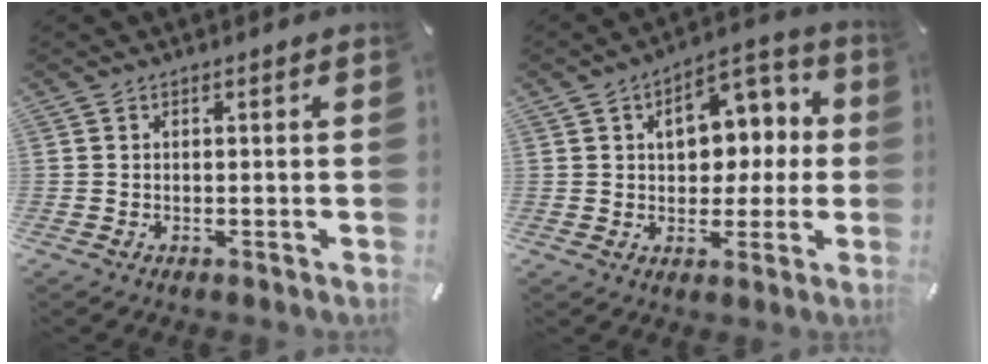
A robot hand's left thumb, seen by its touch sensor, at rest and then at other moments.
{"total": 11.9, "force": [2.2, 8.8, 7.7], "torque": [-0.097, -0.003, 0.036]}